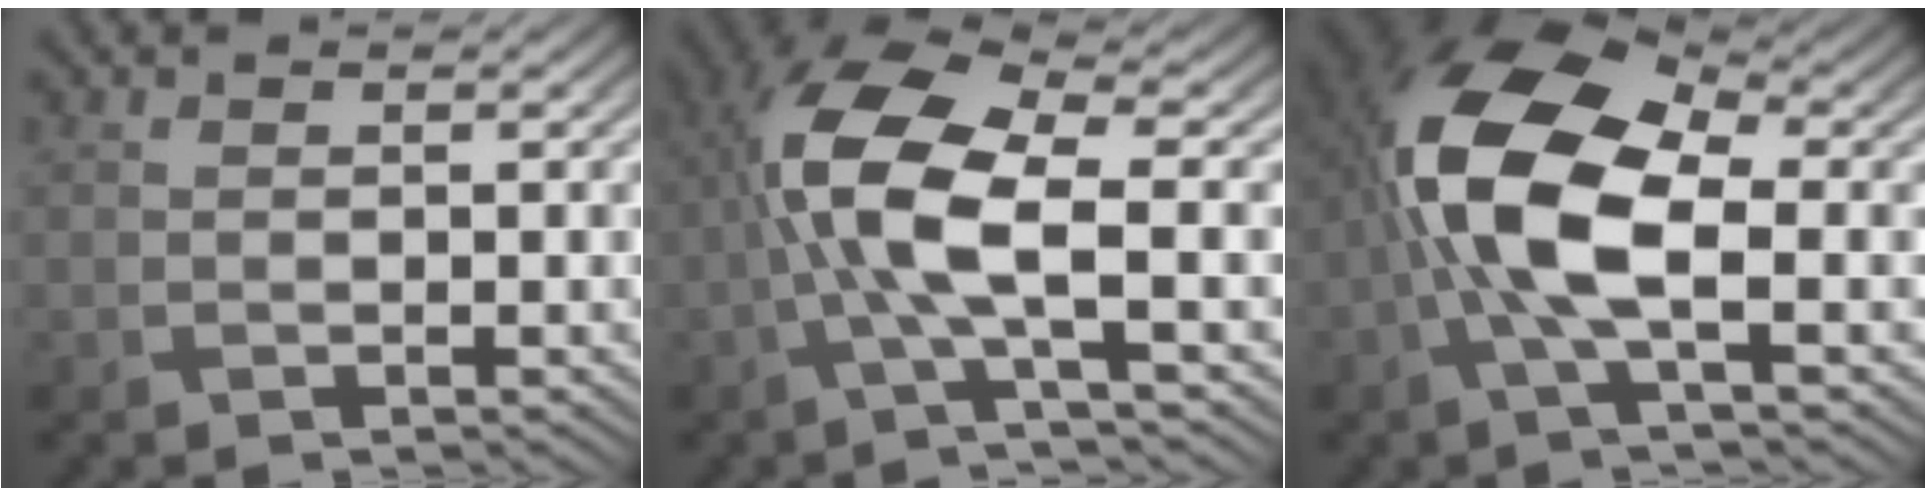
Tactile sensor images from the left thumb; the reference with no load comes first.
{"total": 8.6, "force": [-1.3, 2.5, 8.1], "torque": [-0.178, 0.014, -0.031]}
{"total": 12.4, "force": [-0.9, 5.3, 11.2], "torque": [-0.238, 0.015, -0.027]}